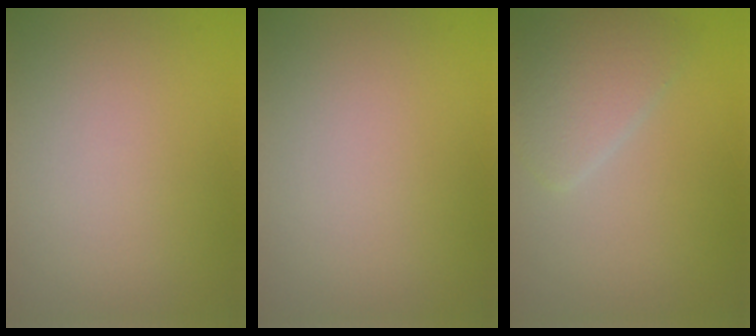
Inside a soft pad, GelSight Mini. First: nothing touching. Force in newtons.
{"total": 0.0}
{"total": 3.2, "press": 3.2, "slide": 0.1}